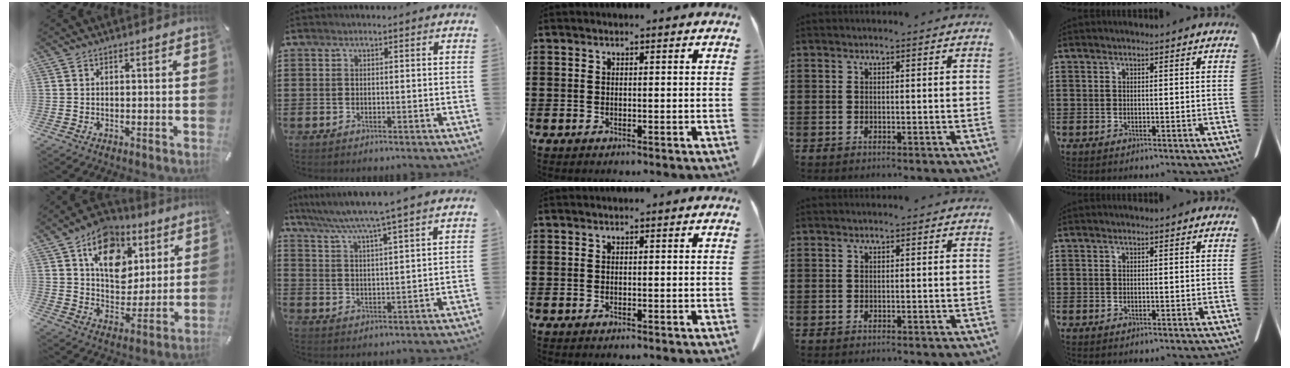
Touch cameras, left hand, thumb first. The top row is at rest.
{"thumb": {"total": 14.5, "force": [6.8, 10.8, 6.9], "torque": [-0.104, -0.033, 0.127]}, "index": {"total": 5.9, "force": [5.1, -1.4, 2.7], "torque": [-0.072, -0.033, 0.082]}}